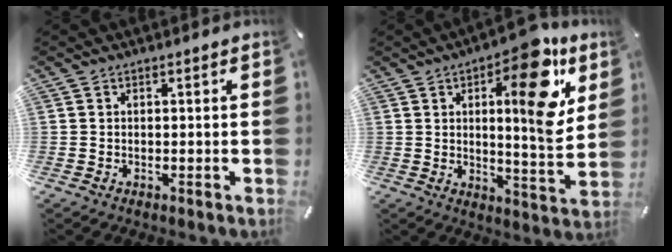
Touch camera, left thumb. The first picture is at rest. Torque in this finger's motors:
{"motor_torque": [0.44, 0.43, 0.62, 0.34, 0.17]}